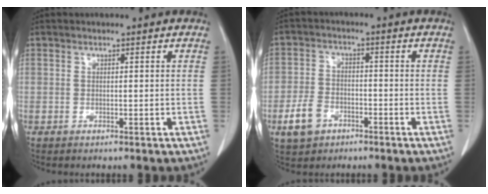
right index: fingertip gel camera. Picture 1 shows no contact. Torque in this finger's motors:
{"motor_torque": [-0.24, -0.07, -0.34, -0.21]}